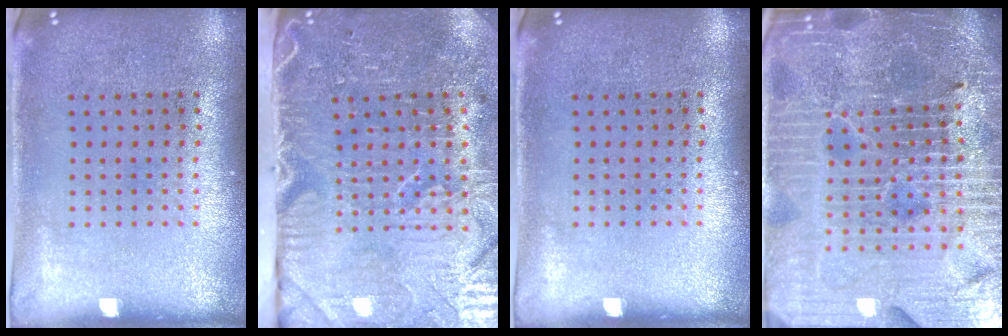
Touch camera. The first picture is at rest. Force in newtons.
{"total": 5.3, "press": 4.4, "slide": 2.9}
{"total": 0.0}
{"total": 6.2, "press": 5.6, "slide": 2.7}